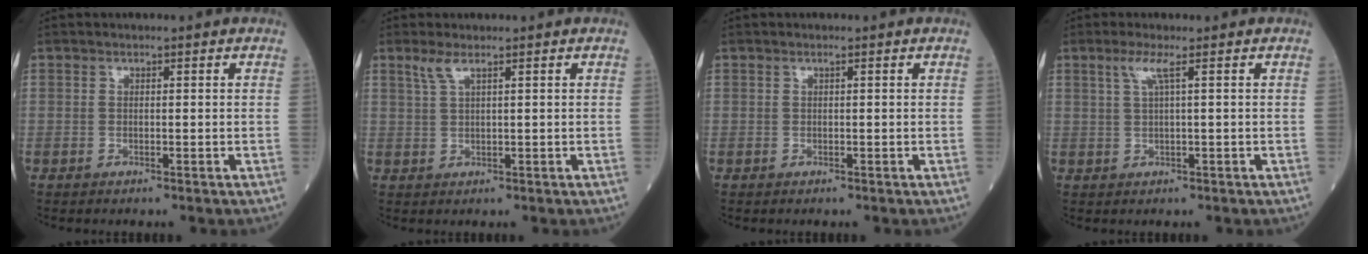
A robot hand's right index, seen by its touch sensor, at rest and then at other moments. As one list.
[{"total": 2.1, "force": [1.4, 0.0, 1.6], "torque": [-0.046, 0.008, 0.033]}, {"total": 0.0}, {"total": 2.5, "force": [1.1, -0.4, 2.2], "torque": [-0.054, 0.005, 0.024]}]